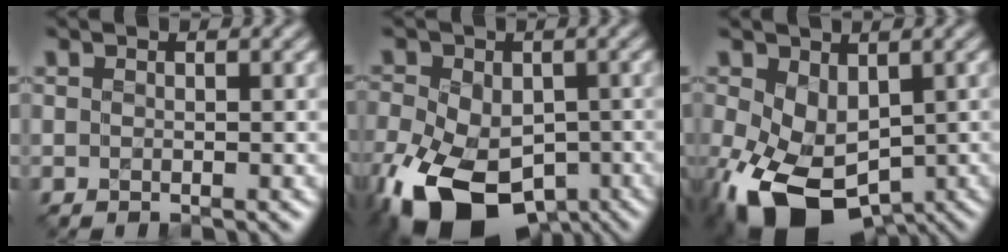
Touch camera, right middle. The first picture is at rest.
{"total": 13.8, "force": [-6.2, 8.6, 8.8], "torque": [-0.180, -0.040, -0.105]}
{"total": 9.3, "force": [-2.8, 5.9, 6.6], "torque": [-0.157, -0.029, -0.034]}